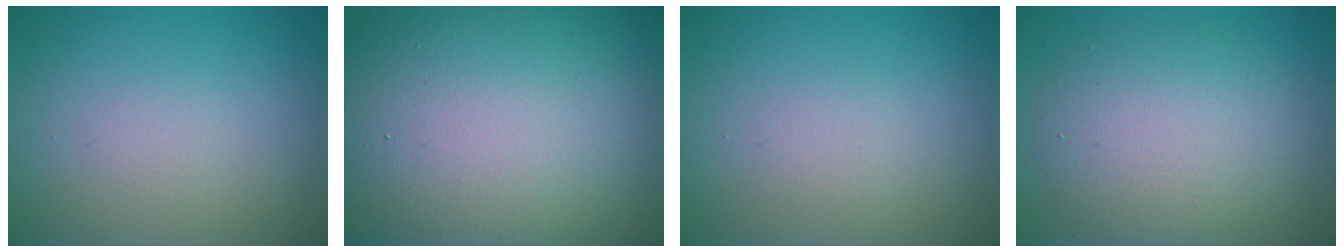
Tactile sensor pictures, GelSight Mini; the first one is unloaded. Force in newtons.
{"total": 22.6, "press": 22.5, "slide": 0.6}
{"total": 1.2, "press": 1.2, "slide": 0.1}
{"total": 6.2, "press": 6.1, "slide": 0.4}